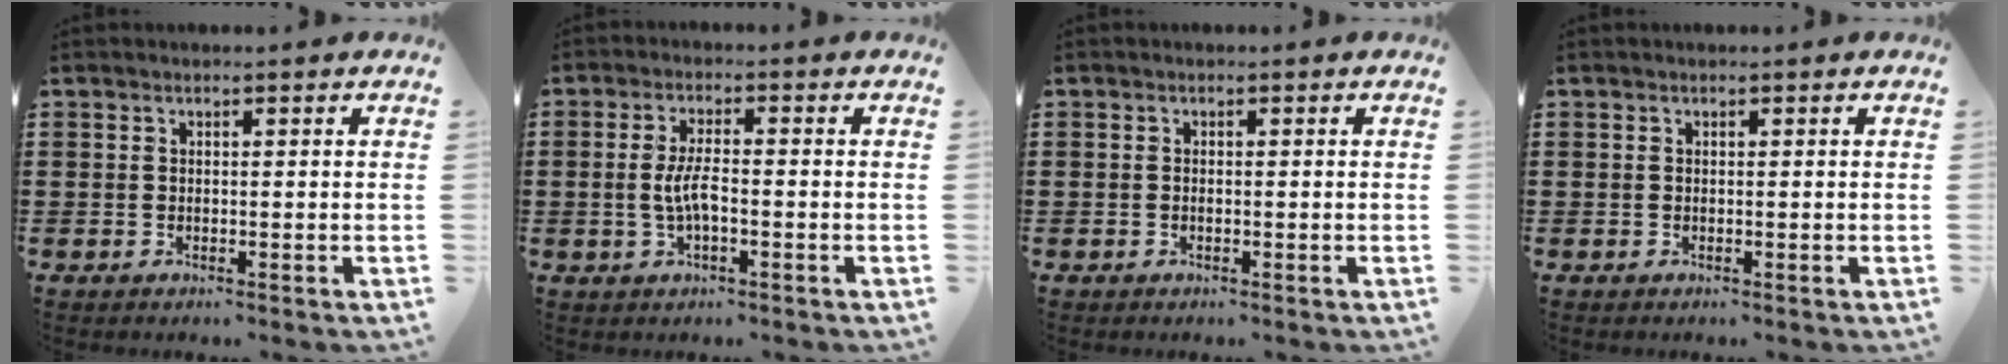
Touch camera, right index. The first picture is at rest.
{"total": 4.3, "force": [-0.7, 1.2, 4.1], "torque": [-0.096, -0.004, -0.020]}
{"total": 0.0}
{"total": 0.0}